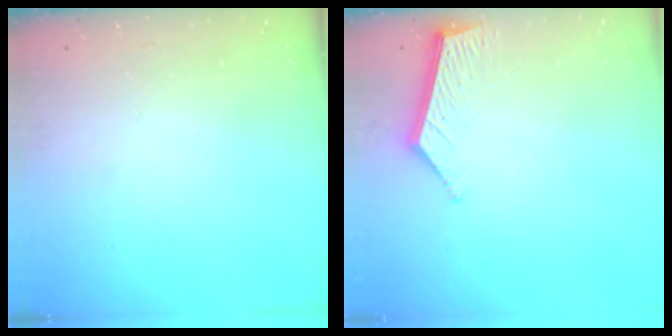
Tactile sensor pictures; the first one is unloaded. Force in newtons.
{"total": 6.5, "press": 6.5, "slide": 0.6}